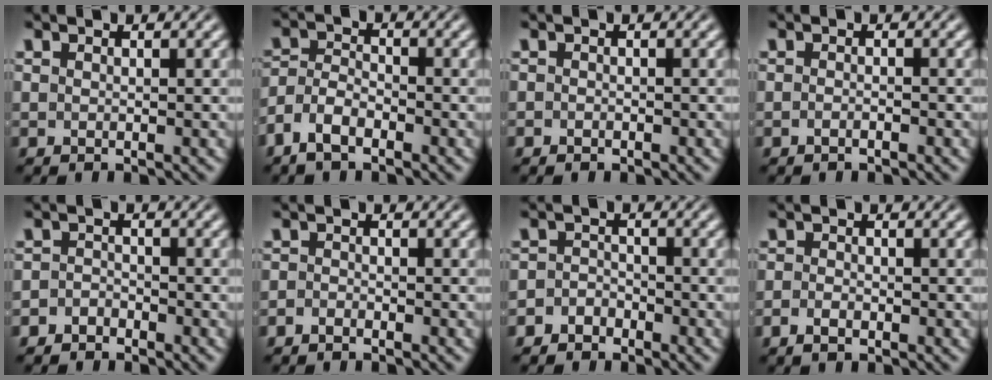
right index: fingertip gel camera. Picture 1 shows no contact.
{"total": 3.7, "force": [-2.3, 2.3, 1.7], "torque": [-0.042, -0.015, -0.038]}
{"total": 0.7, "force": [-0.7, -0.1, -0.2], "torque": [0.004, -0.008, -0.008]}
{"total": 1.0, "force": [-0.8, -0.5, 0.1], "torque": [-0.002, 0.000, -0.016]}
{"total": 2.5, "force": [-2.3, 0.8, -0.4], "torque": [0.008, -0.016, -0.035]}
{"total": 1.3, "force": [-1.3, -0.1, -0.2], "torque": [0.005, -0.010, -0.020]}
{"total": 3.0, "force": [-2.5, 1.6, -0.2], "torque": [0.003, -0.014, -0.041]}
{"total": 1.3, "force": [-1.1, 0.2, 0.5], "torque": [-0.011, -0.008, -0.017]}